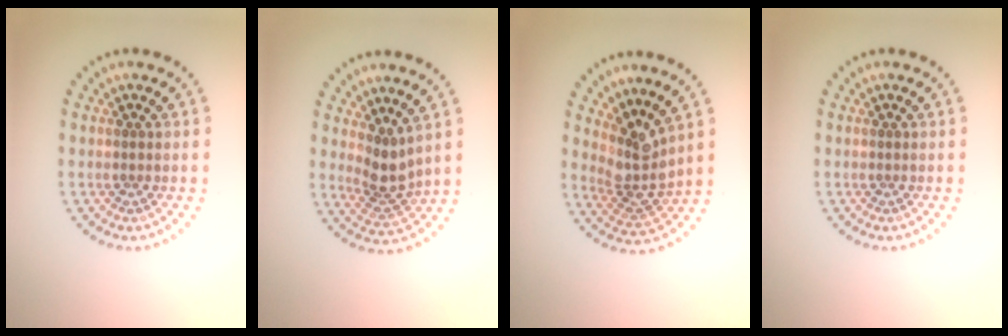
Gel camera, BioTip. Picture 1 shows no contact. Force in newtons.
{"total": 2.8, "press": 2.2, "slide": 1.8}
{"total": 3.6, "press": 2.6, "slide": 2.5}
{"total": 0.0}